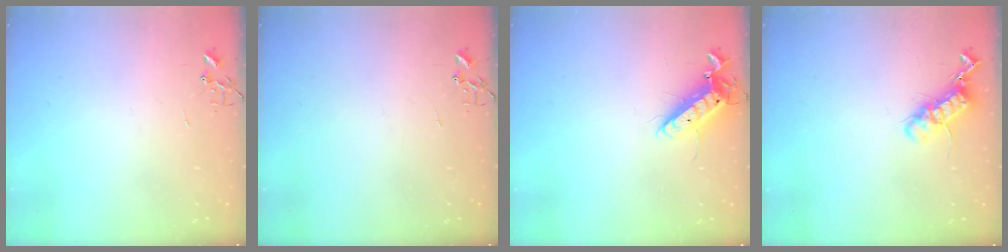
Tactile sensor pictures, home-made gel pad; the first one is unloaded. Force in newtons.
{"total": 0.0}
{"total": 12.2, "press": 12.0, "slide": 2.3}
{"total": 12.5, "press": 12.5, "slide": 0.4}